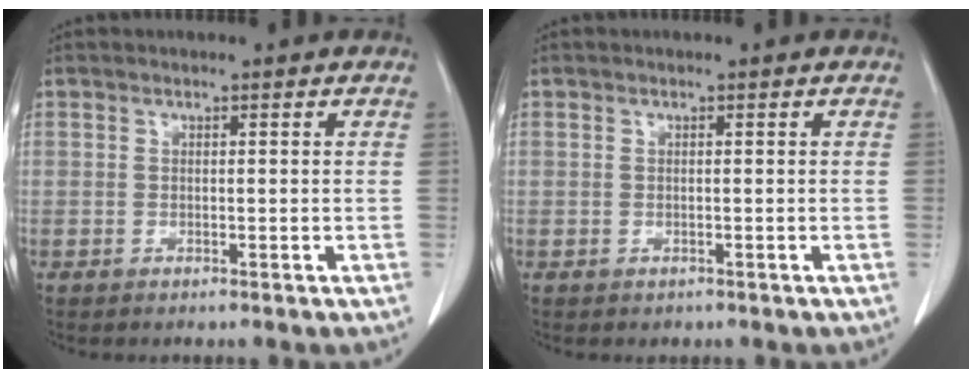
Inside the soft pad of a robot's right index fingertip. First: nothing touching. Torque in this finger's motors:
{"motor_torque": [-0.28, -0.22, -0.14, -0.06]}